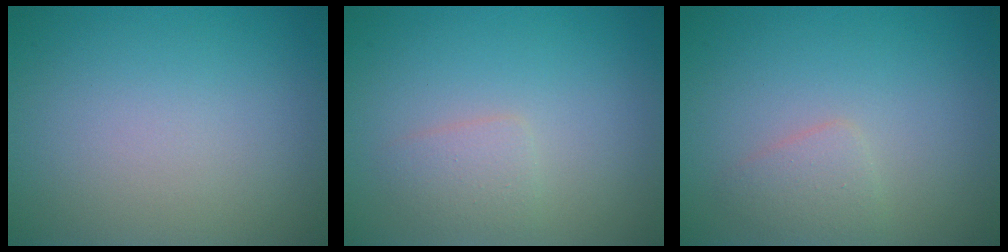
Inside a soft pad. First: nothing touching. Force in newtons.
{"total": 1.5, "press": 1.5, "slide": 0.1}
{"total": 1.6, "press": 1.6, "slide": 0.0}